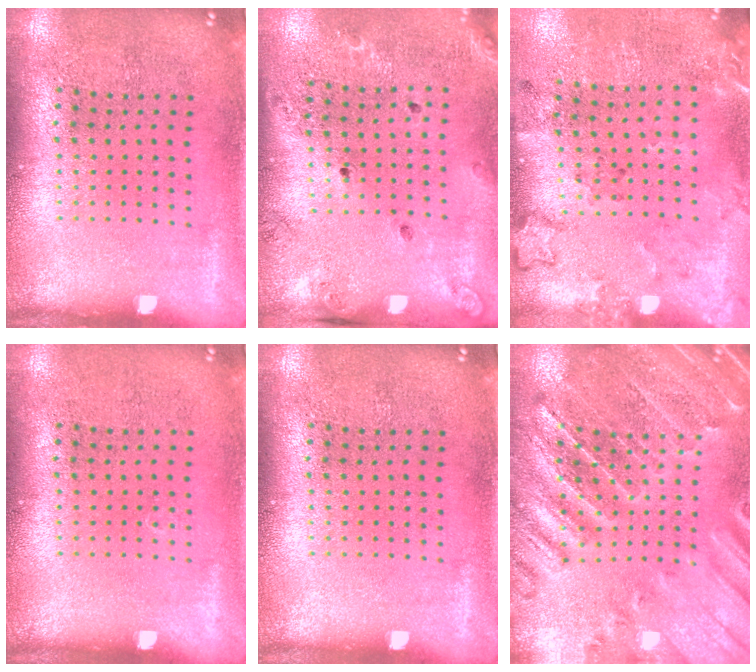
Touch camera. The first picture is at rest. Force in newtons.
{"total": 1.3, "press": 1.2, "slide": 0.4}
{"total": 2.0, "press": 1.5, "slide": 1.4}
{"total": 0.0}
{"total": 0.0}
{"total": 1.6, "press": 1.6, "slide": 0.3}